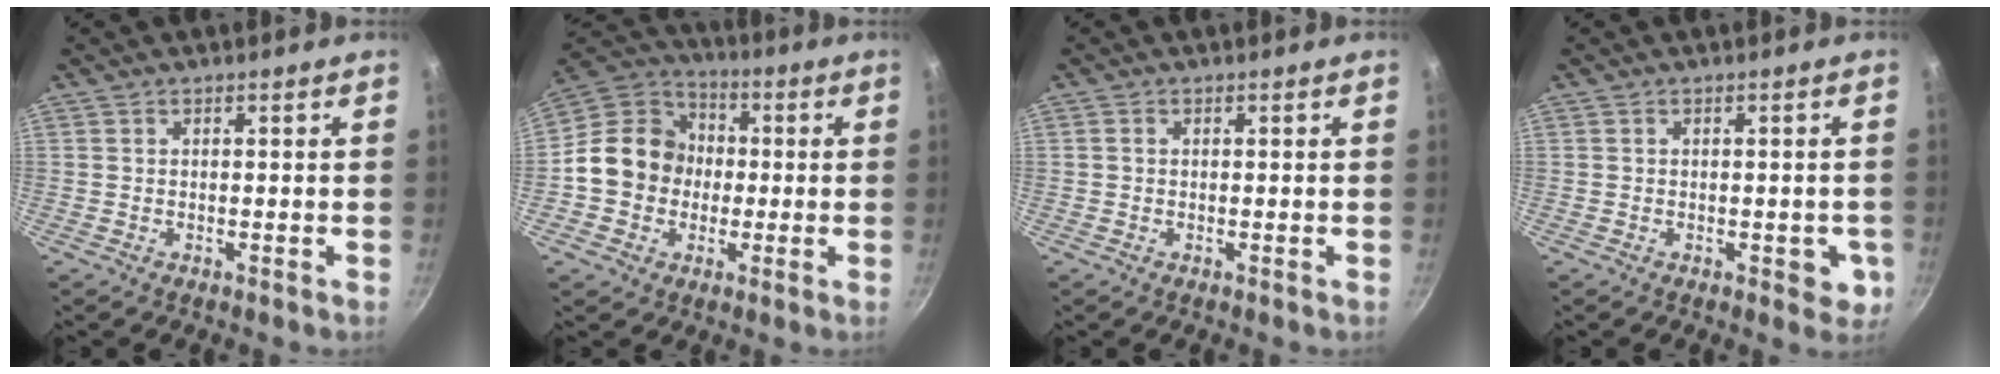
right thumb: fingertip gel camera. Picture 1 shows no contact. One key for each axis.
{"total": 14.0, "fx": -1.1, "fy": 12.4, "fz": 6.5, "tx": -0.076, "ty": 0.035, "tz": -0.036}
{"total": 0.6, "fx": 0.0, "fy": 0.5, "fz": 0.2, "tx": -0.003, "ty": 0.003, "tz": -0.001}
{"total": 4.3, "fx": -1.0, "fy": 2.5, "fz": 3.3, "tx": -0.017, "ty": 0.003, "tz": -0.013}